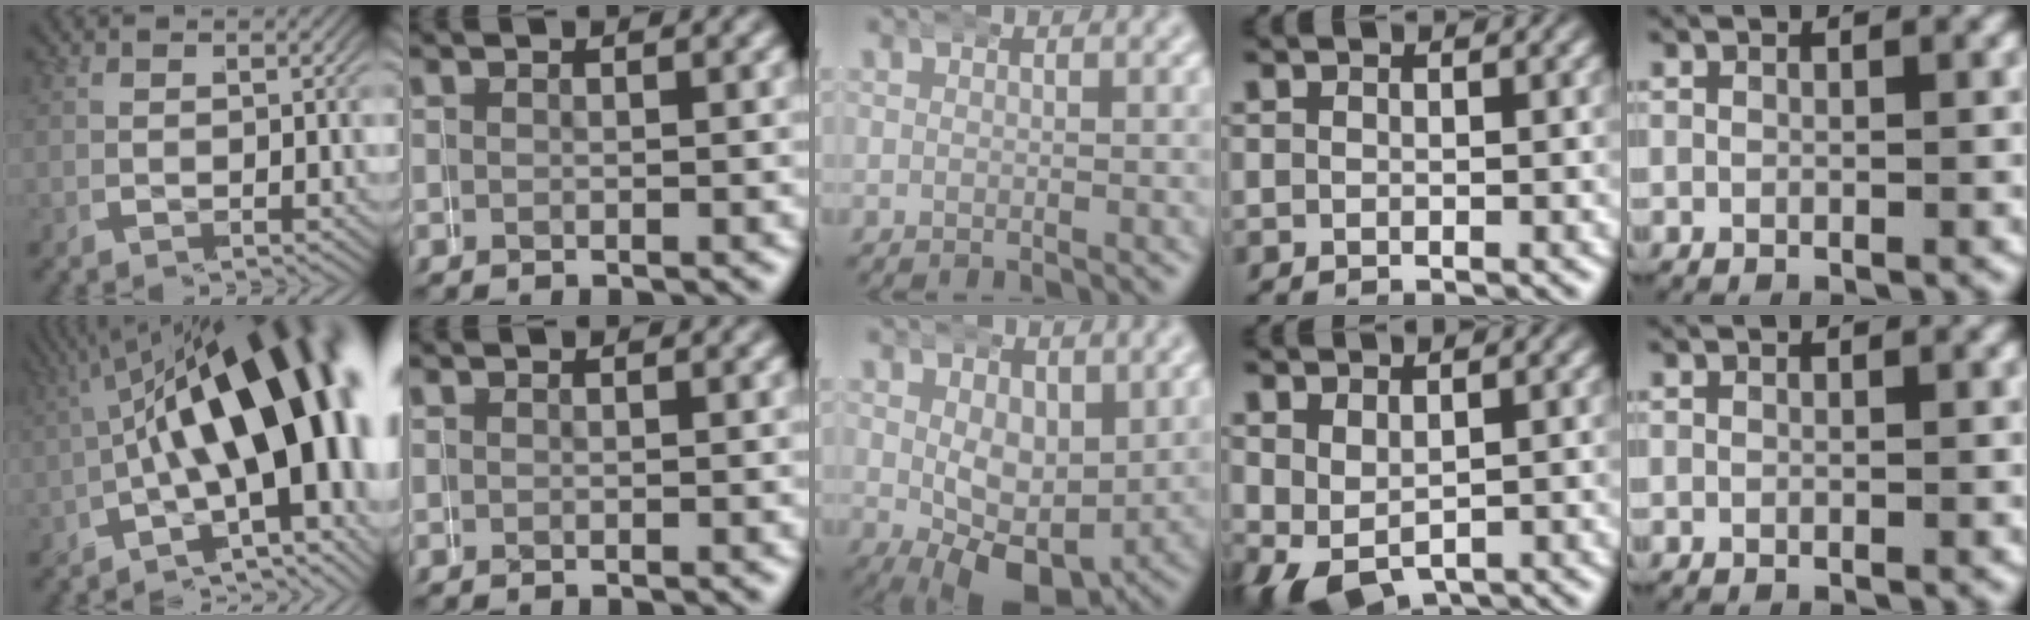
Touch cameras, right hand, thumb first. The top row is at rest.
{"thumb": {"total": 18.1, "force": [-1.3, 9.5, 15.4], "torque": [-0.238, -0.035, -0.011]}, "middle": {"total": 6.2, "force": [-0.5, 3.3, 5.2], "torque": [-0.081, -0.036, 0.010]}, "ring": {"total": 5.8, "force": [-2.8, 4.4, 2.6], "torque": [-0.088, -0.043, -0.021]}}